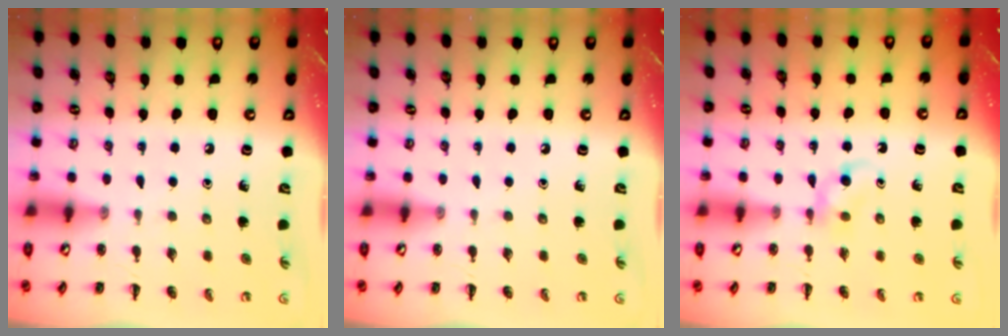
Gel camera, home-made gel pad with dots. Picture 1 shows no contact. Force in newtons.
{"total": 0.0}
{"total": 2.5, "press": 2.3, "slide": 1.1}